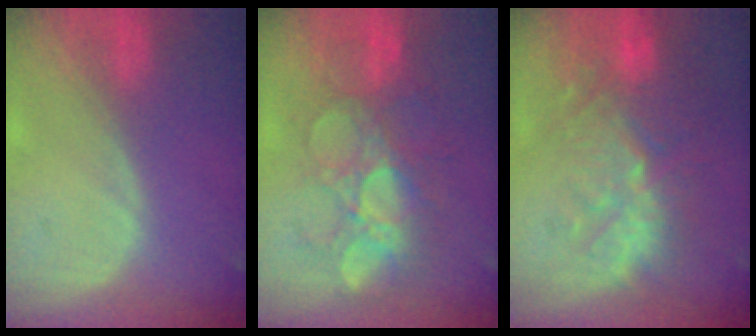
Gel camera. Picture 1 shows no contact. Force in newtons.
{"total": 9.1, "press": 8.8, "slide": 2.1}
{"total": 11.2, "press": 9.9, "slide": 5.4}